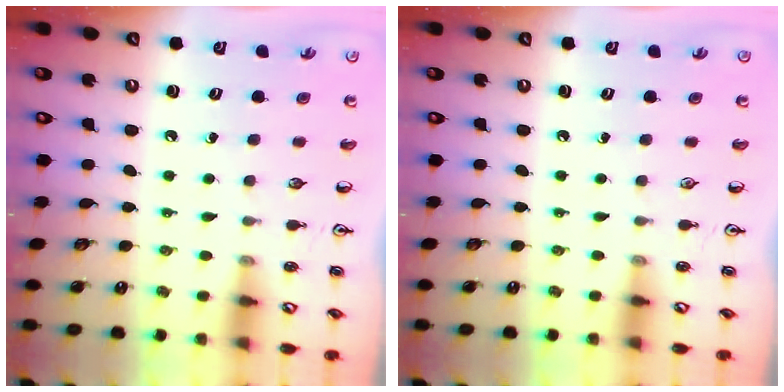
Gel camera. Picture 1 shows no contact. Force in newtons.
{"total": 0.0}